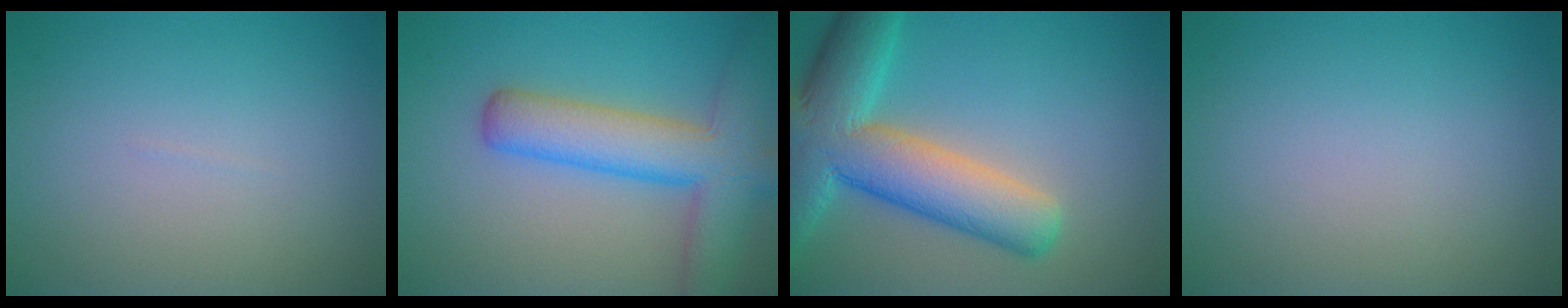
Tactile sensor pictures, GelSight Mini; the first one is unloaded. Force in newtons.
{"total": 7.6, "press": 7.6, "slide": 0.4}
{"total": 10.2, "press": 10.2, "slide": 0.7}
{"total": 0.0}